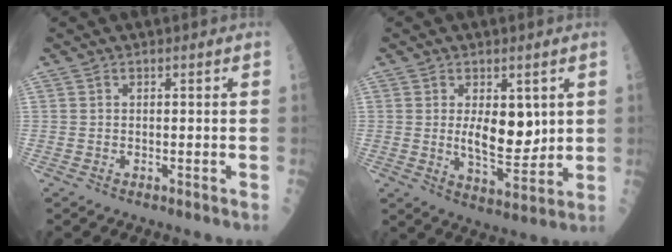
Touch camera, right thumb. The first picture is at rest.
{"total": 8.4, "force": [1.6, 4.1, 7.1], "torque": [-0.090, -0.023, 0.037]}